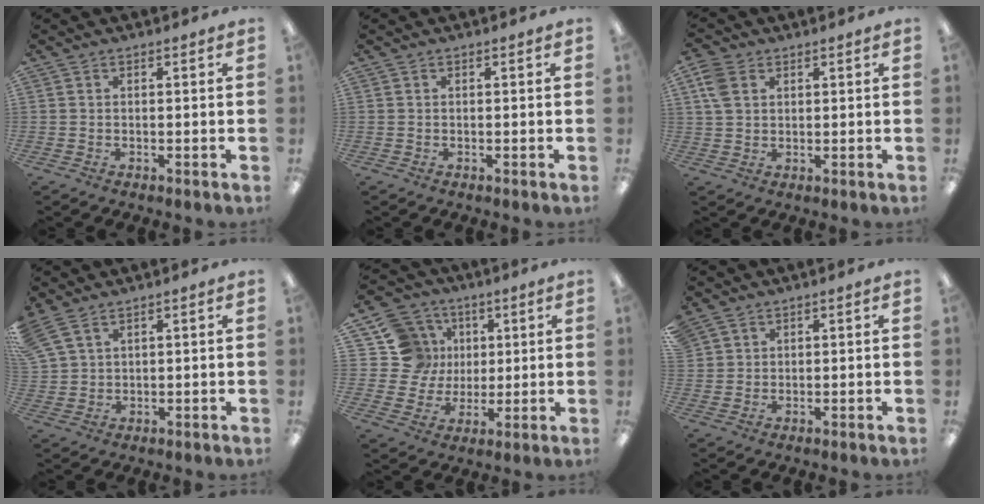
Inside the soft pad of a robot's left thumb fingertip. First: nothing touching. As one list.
[{"total": 0.0}, {"total": 5.8, "force": [2.5, 4.0, 3.3], "torque": [-0.080, 0.005, 0.050]}, {"total": 5.5, "force": [4.3, 2.6, 2.2], "torque": [-0.056, -0.012, 0.084]}, {"total": 13.8, "force": [4.3, 12.7, 3.5], "torque": [-0.062, -0.013, 0.095]}, {"total": 2.6, "force": [2.0, 1.7, 0.1], "torque": [-0.007, -0.002, 0.040]}]